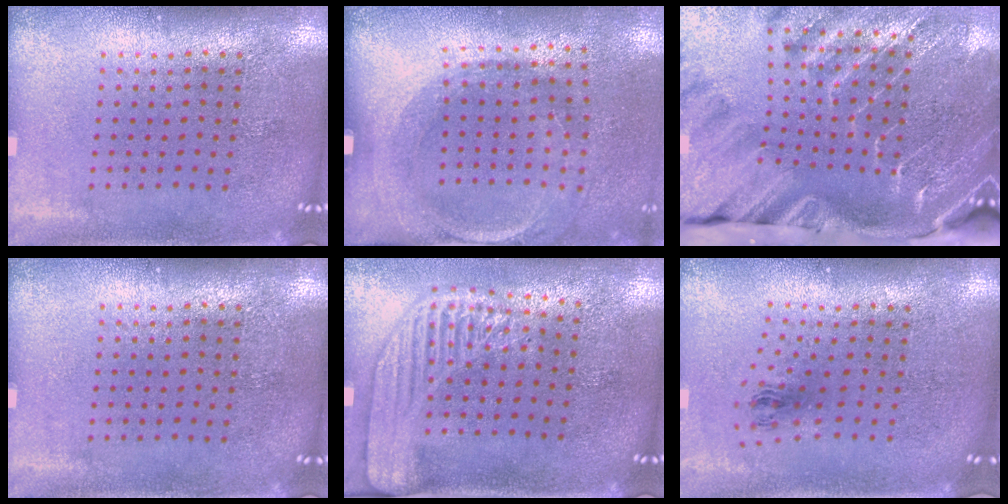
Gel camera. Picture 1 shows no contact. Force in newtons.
{"total": 1.7, "press": 1.3, "slide": 1.1}
{"total": 4.0, "press": 3.2, "slide": 2.4}
{"total": 0.0}
{"total": 2.2, "press": 1.7, "slide": 1.3}
{"total": 1.0, "press": 0.4, "slide": 0.9}